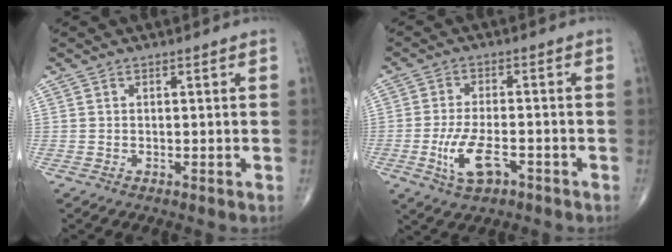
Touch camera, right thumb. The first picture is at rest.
{"total": 7.6, "force": [-3.1, 3.3, 6.1], "torque": [-0.121, 0.008, -0.054]}